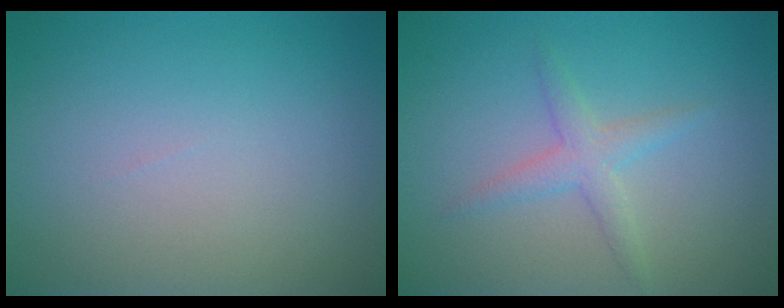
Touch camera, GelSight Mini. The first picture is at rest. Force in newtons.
{"total": 2.1, "press": 2.1, "slide": 0.0}